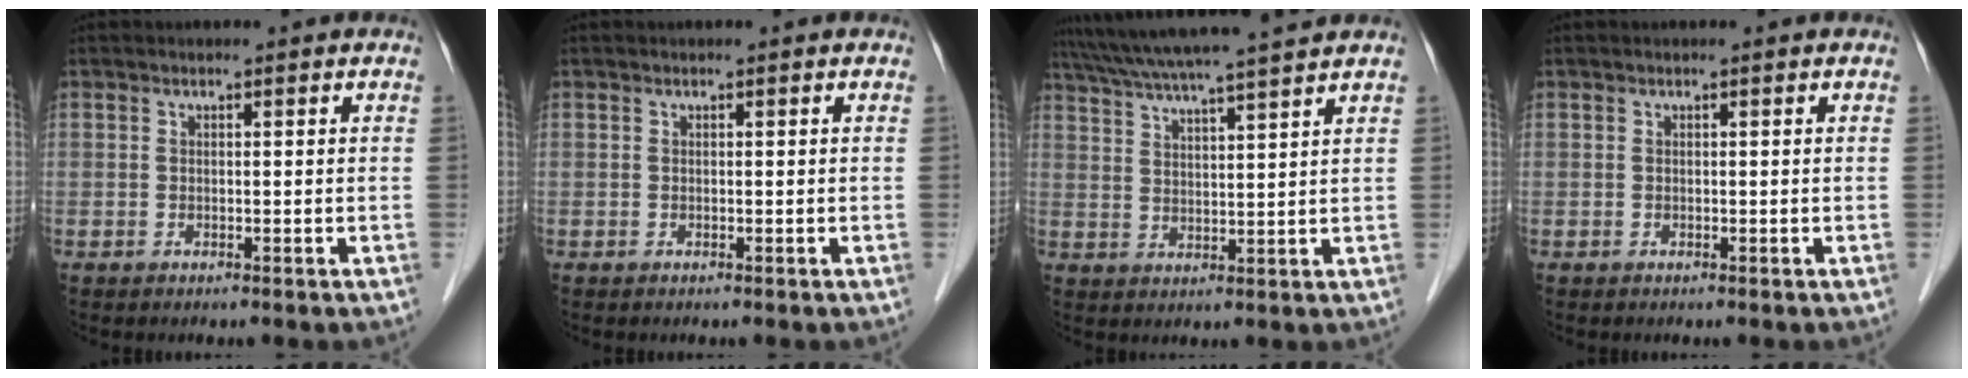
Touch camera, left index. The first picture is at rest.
{"total": 0.0}
{"total": 13.7, "force": [12.0, -1.0, 6.5], "torque": [-0.118, 0.022, 0.181]}
{"total": 0.0}